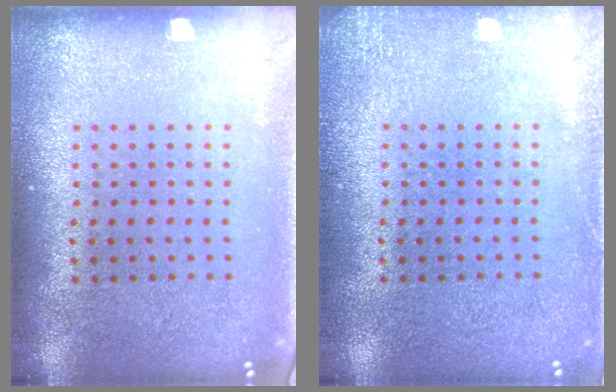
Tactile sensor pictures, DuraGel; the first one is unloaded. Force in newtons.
{"total": 1.5, "press": 1.5, "slide": 0.3}